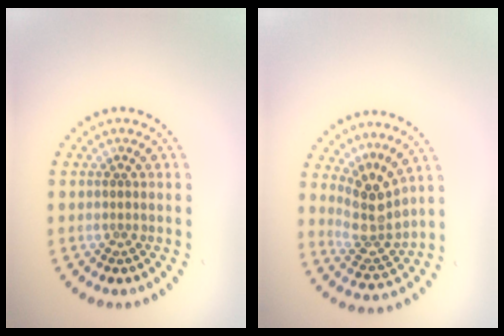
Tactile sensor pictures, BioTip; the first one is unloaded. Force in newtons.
{"total": 3.8, "press": 2.8, "slide": 2.6}